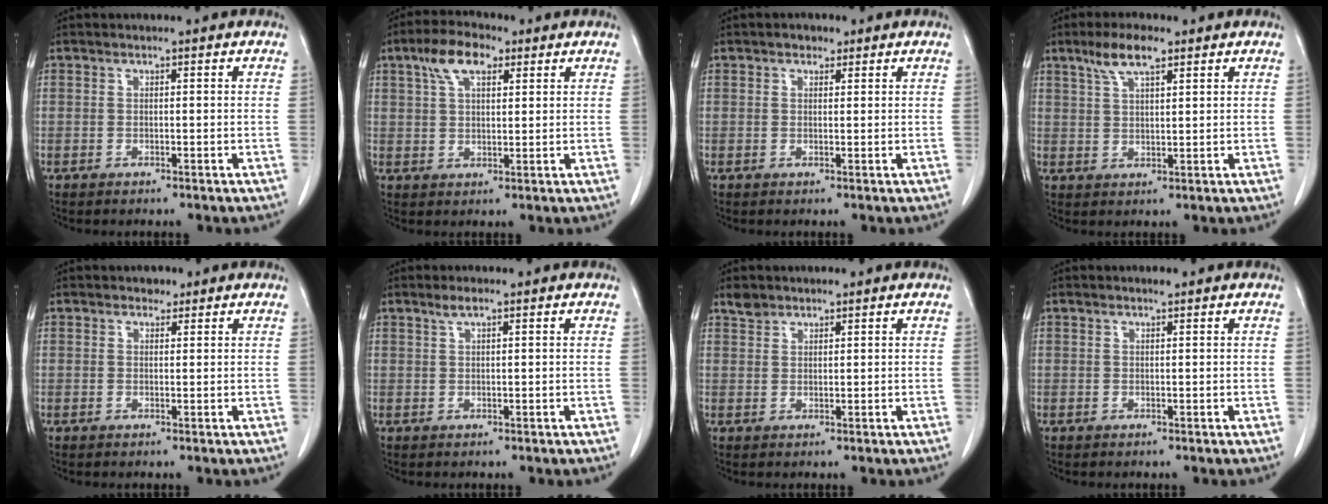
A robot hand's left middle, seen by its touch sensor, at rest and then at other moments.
{"total": 6.9, "force": [3.7, 2.9, 5.0], "torque": [-0.100, 0.019, 0.067]}
{"total": 1.5, "force": [1.0, 1.0, 0.5], "torque": [-0.010, 0.002, 0.013]}
{"total": 5.6, "force": [3.8, 1.3, 4.0], "torque": [-0.085, 0.010, 0.072]}
{"total": 1.2, "force": [0.9, 0.8, 0.2], "torque": [-0.001, -0.002, 0.011]}
{"total": 1.5, "force": [1.1, 0.1, 1.0], "torque": [-0.024, 0.004, 0.023]}
{"total": 2.0, "force": [1.7, 1.0, 0.2], "torque": [-0.008, 0.007, 0.032]}
{"total": 0.7, "force": [0.6, 0.1, 0.4], "torque": [-0.012, 0.002, 0.012]}